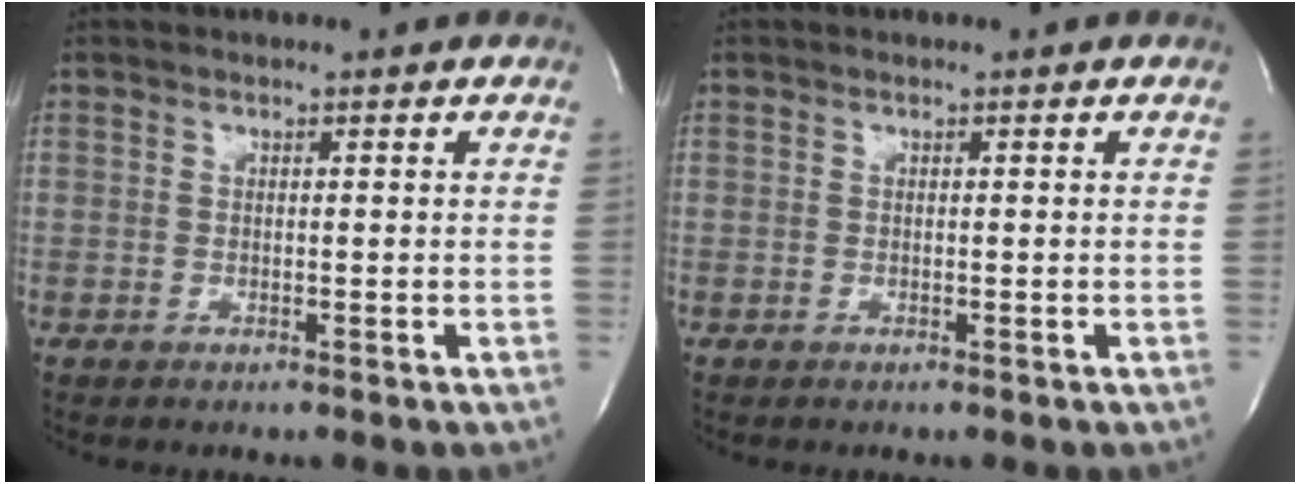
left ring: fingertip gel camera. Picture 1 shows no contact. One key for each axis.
{"total": 0.0}